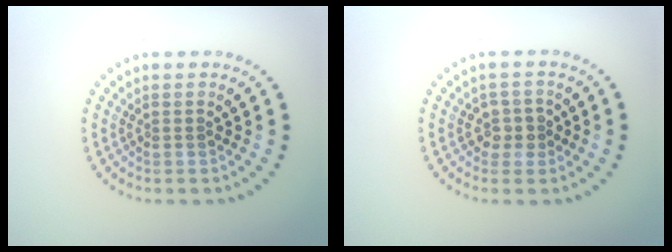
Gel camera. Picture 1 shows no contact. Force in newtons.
{"total": 1.7, "press": 1.7, "slide": 0.4}